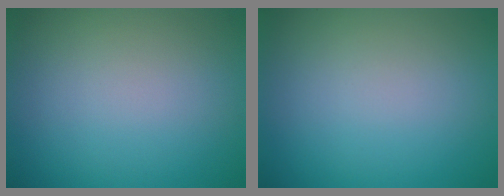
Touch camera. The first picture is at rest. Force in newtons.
{"total": 0.0}